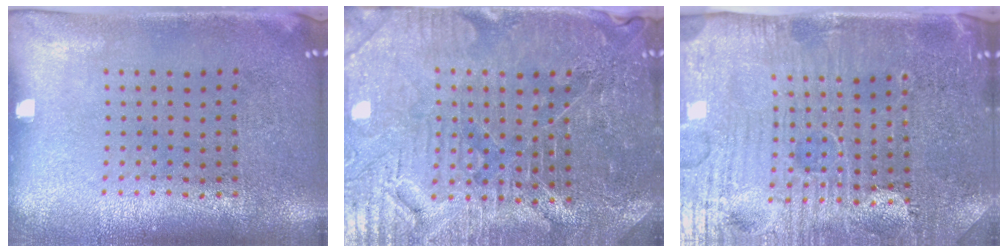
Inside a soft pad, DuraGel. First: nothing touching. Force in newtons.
{"total": 4.6, "press": 4.4, "slide": 1.3}
{"total": 5.2, "press": 4.8, "slide": 1.9}